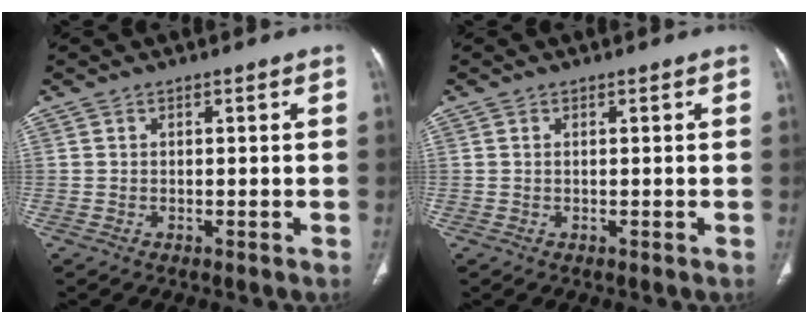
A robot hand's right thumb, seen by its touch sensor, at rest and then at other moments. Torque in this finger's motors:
{"motor_torque": [-0.14, 0.22, 0.06, 0.55, 0.09]}